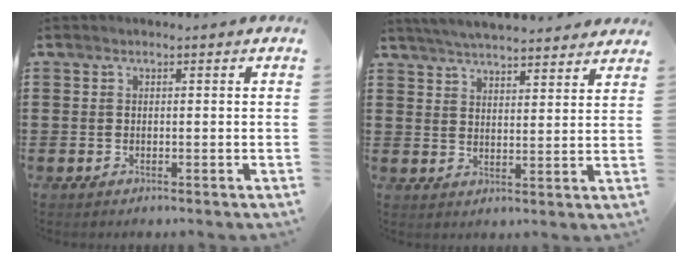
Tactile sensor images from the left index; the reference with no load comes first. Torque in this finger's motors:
{"motor_torque": [1.68, -0.46, 0.75, 0.21]}